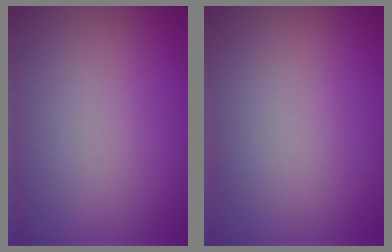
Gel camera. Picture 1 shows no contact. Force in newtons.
{"total": 0.0}